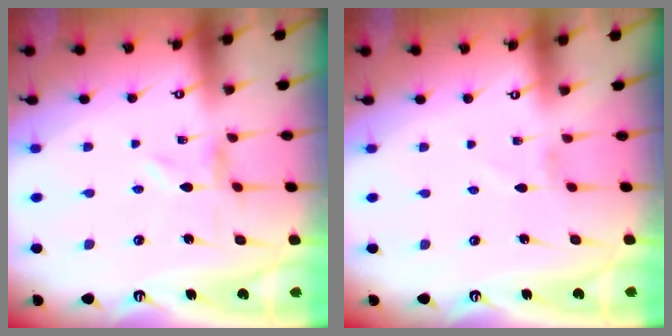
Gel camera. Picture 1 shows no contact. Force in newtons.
{"total": 1.0, "press": 1.0, "slide": 0.1}